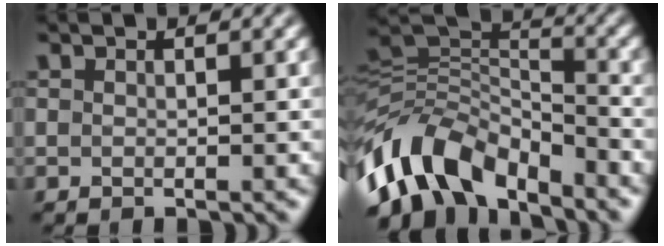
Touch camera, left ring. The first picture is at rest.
{"total": 8.9, "force": [-6.2, 4.4, 4.7], "torque": [-0.071, 0.007, -0.129]}